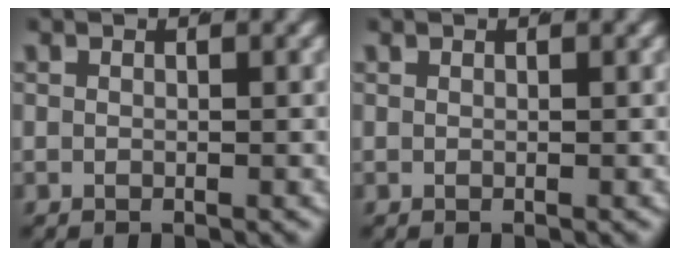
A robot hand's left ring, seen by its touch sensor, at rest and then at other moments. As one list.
[{"total": 0.0}]